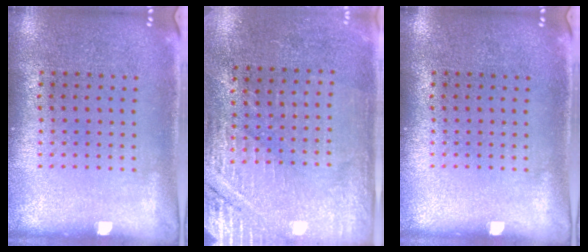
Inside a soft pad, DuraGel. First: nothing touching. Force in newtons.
{"total": 2.8, "press": 2.7, "slide": 0.8}
{"total": 0.0}